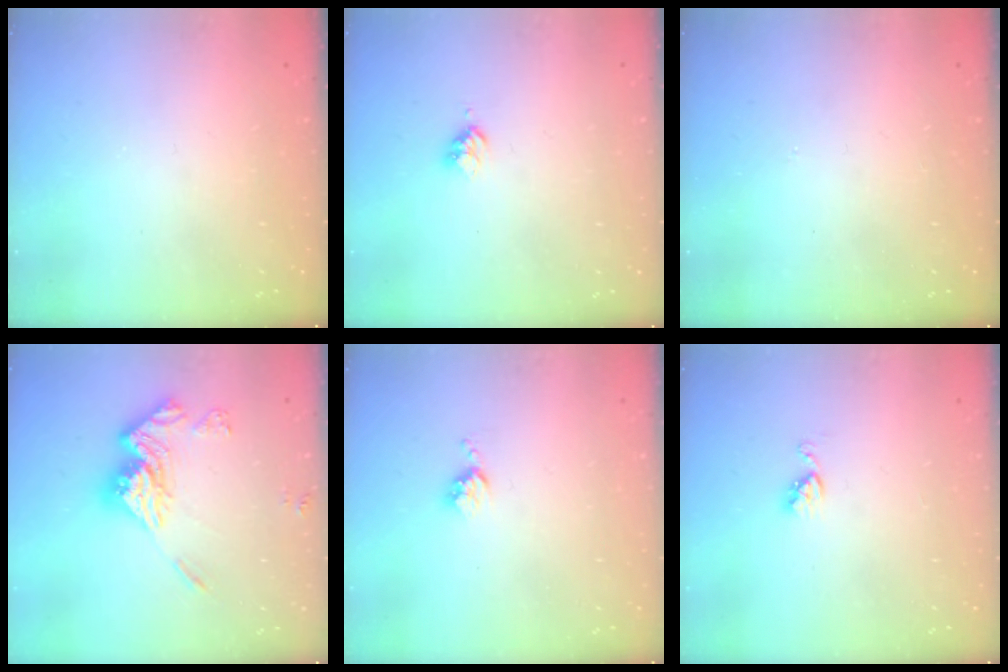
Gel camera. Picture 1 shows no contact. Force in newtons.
{"total": 3.0, "press": 2.9, "slide": 0.4}
{"total": 3.0, "press": 3.0, "slide": 0.4}
{"total": 15.7, "press": 15.6, "slide": 1.7}
{"total": 4.2, "press": 4.2, "slide": 0.5}
{"total": 4.4, "press": 4.4, "slide": 0.4}